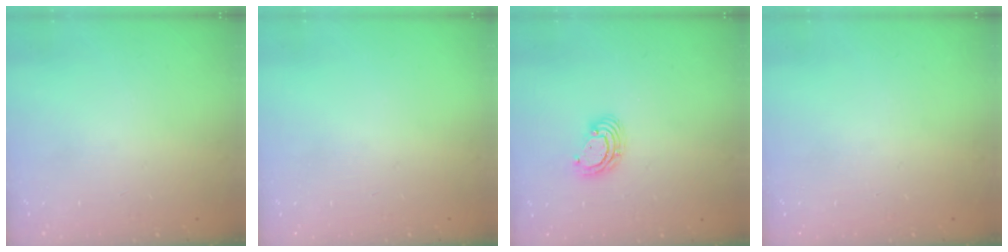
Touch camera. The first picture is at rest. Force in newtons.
{"total": 0.0}
{"total": 5.2, "press": 5.2, "slide": 0.3}
{"total": 0.0}